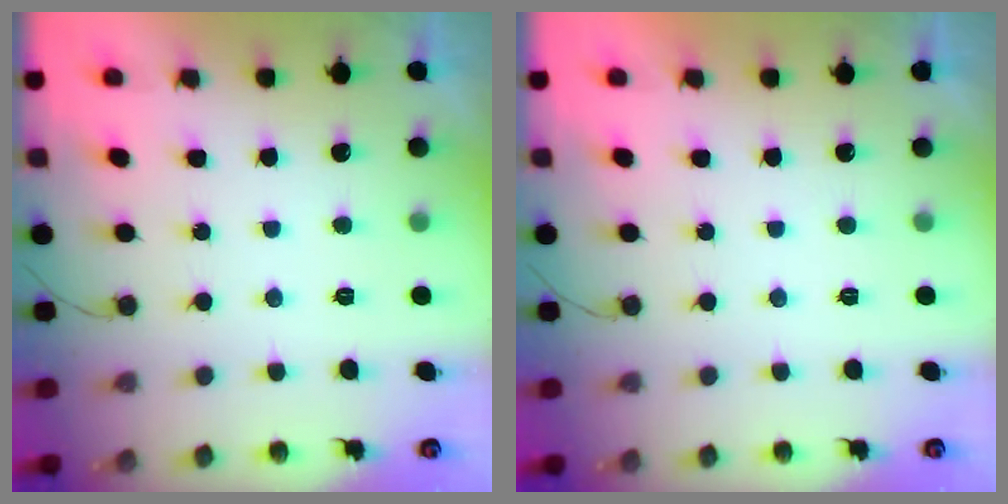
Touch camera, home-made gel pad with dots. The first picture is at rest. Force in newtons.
{"total": 1.7, "press": 1.7, "slide": 0.0}